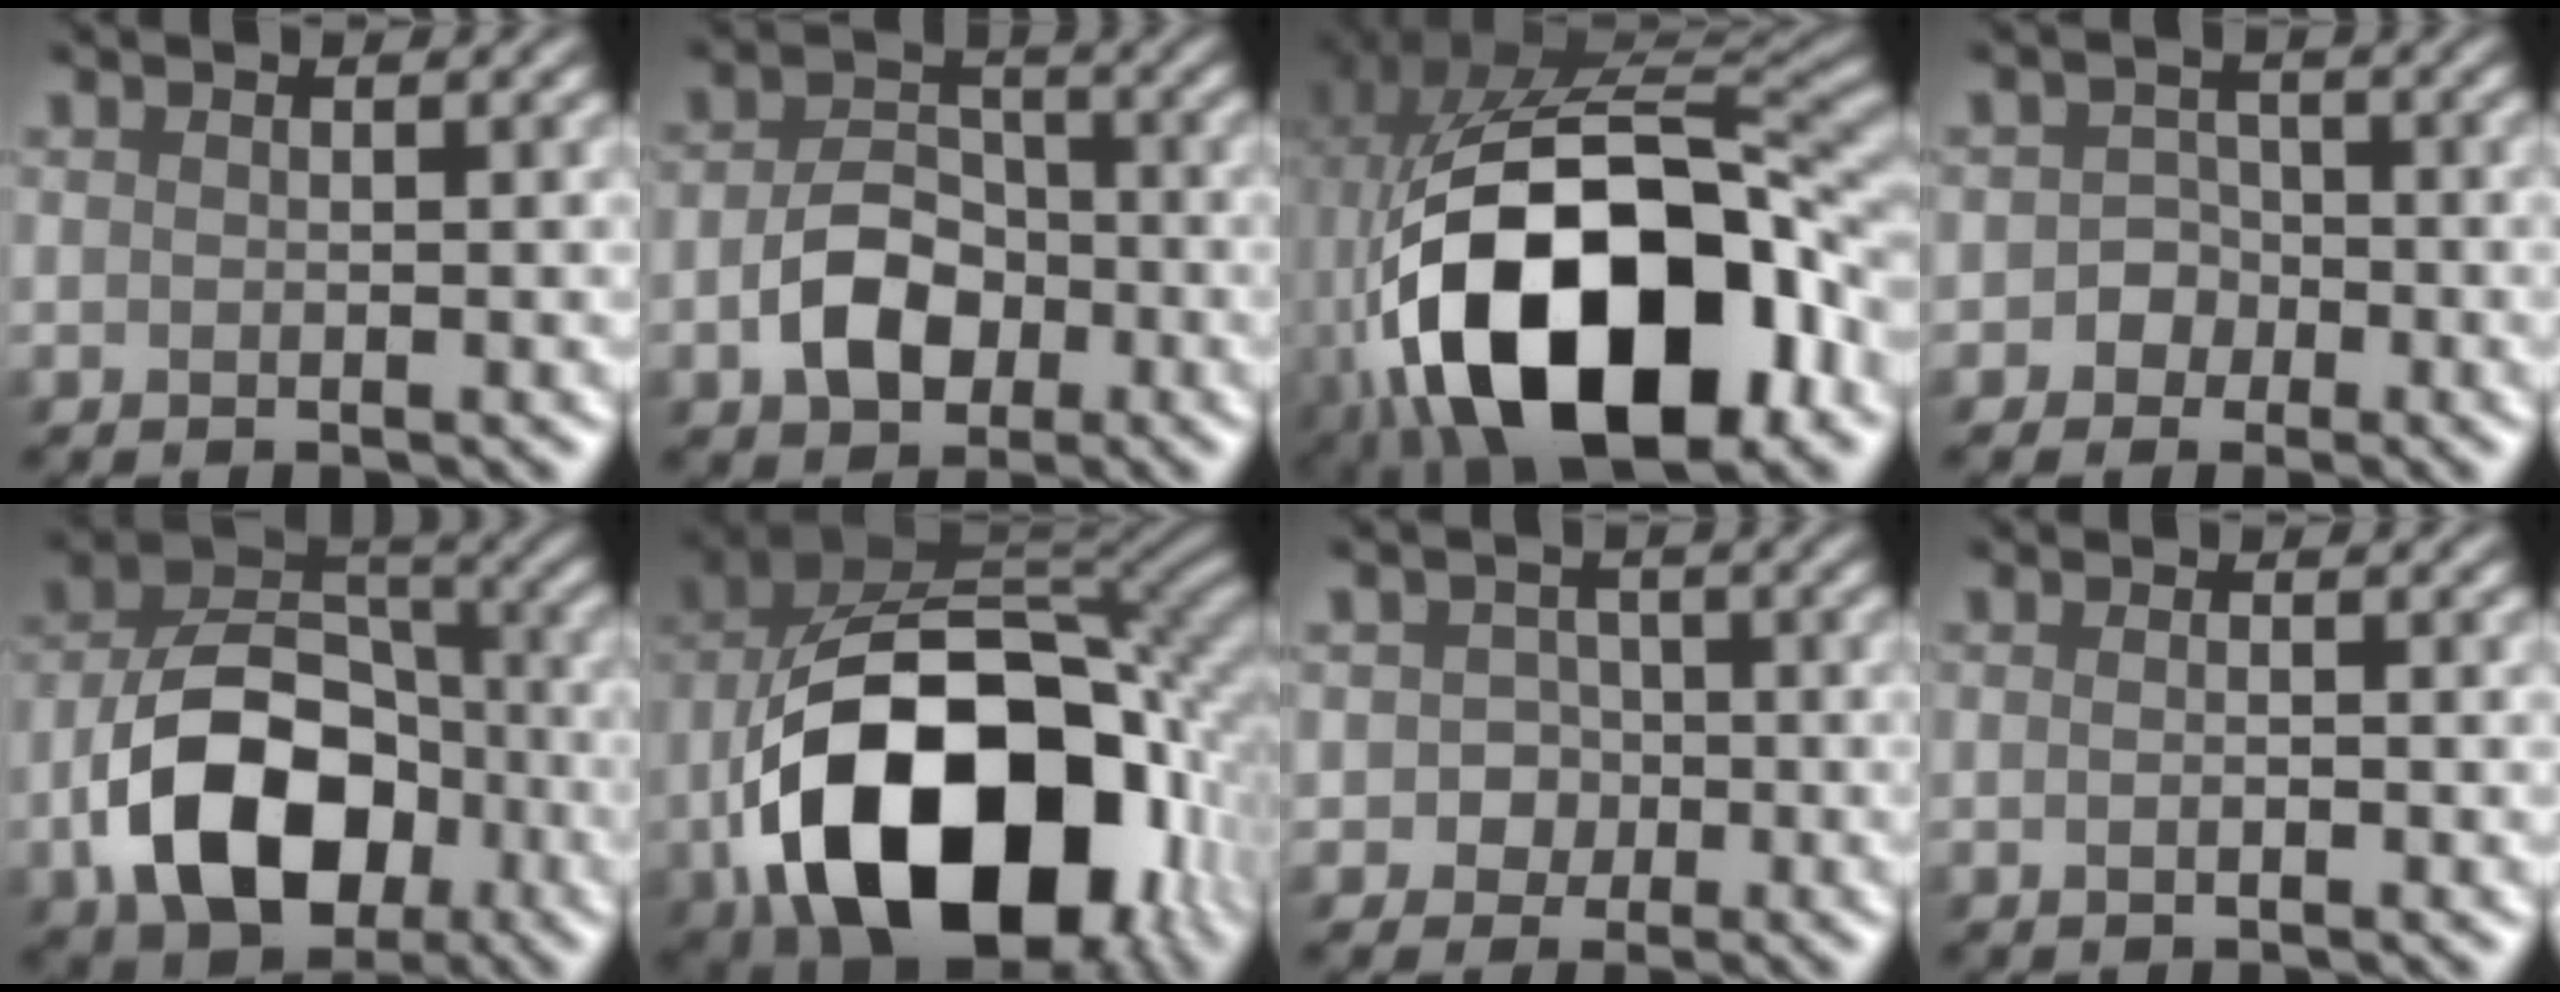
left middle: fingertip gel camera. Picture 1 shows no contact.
{"total": 4.4, "force": [-1.5, 3.2, 2.7], "torque": [-0.052, 0.005, -0.029]}
{"total": 17.1, "force": [-4.8, 9.5, 13.4], "torque": [-0.218, -0.006, -0.070]}
{"total": 2.6, "force": [-1.0, 2.4, -0.2], "torque": [0.034, 0.014, -0.036]}
{"total": 10.6, "force": [-3.9, 7.0, 6.9], "torque": [-0.128, 0.005, -0.072]}
{"total": 17.0, "force": [-6.0, 10.5, 12.0], "torque": [-0.209, -0.022, -0.094]}
{"total": 3.0, "force": [-0.4, 2.9, 0.1], "torque": [0.023, 0.019, -0.027]}
{"total": 1.8, "force": [0.1, 0.9, 1.6], "torque": [-0.003, 0.014, -0.013]}